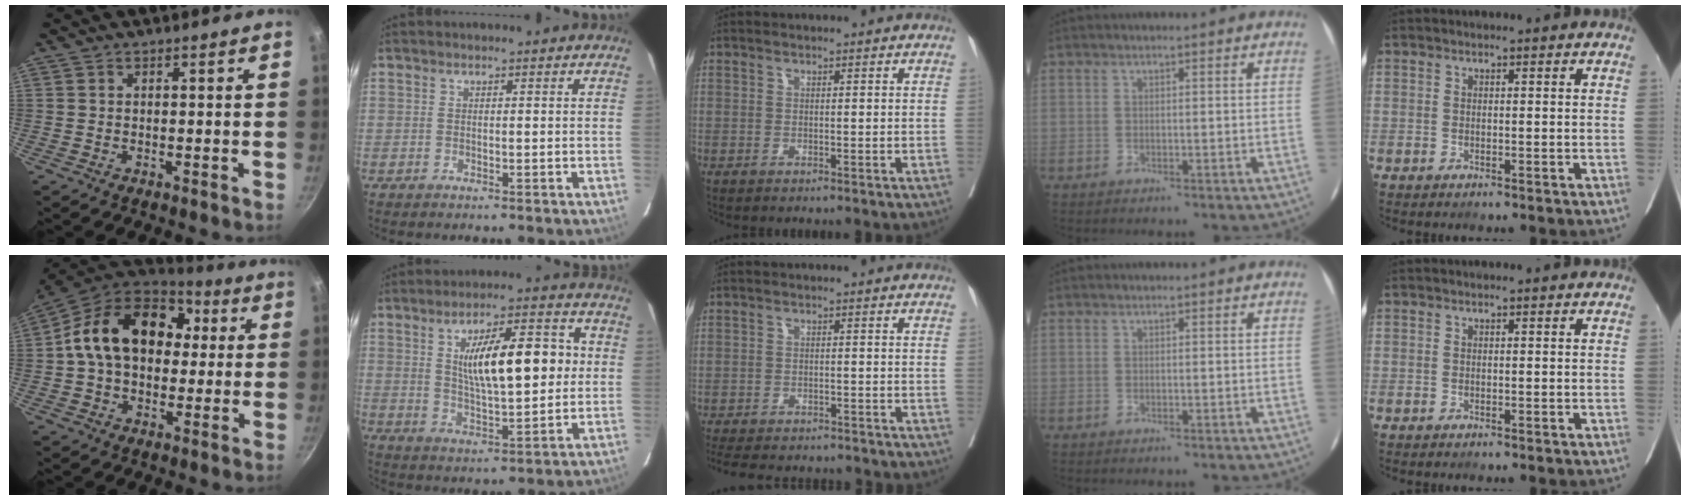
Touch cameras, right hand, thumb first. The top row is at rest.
{"thumb": {"total": 20.3, "force": [2.2, 14.3, 14.2], "torque": [-0.228, 0.036, 0.031]}, "index": {"total": 13.7, "force": [2.3, 3.6, 13.0], "torque": [-0.211, 0.016, 0.041]}, "middle": {"total": 14.7, "force": [-13.1, 3.8, 5.4], "torque": [-0.117, -0.013, -0.170]}}